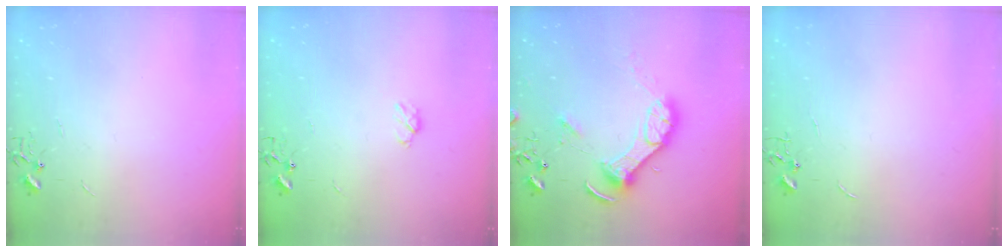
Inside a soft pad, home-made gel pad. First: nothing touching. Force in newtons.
{"total": 4.5, "press": 4.4, "slide": 0.8}
{"total": 12.3, "press": 12.1, "slide": 1.6}
{"total": 0.0}